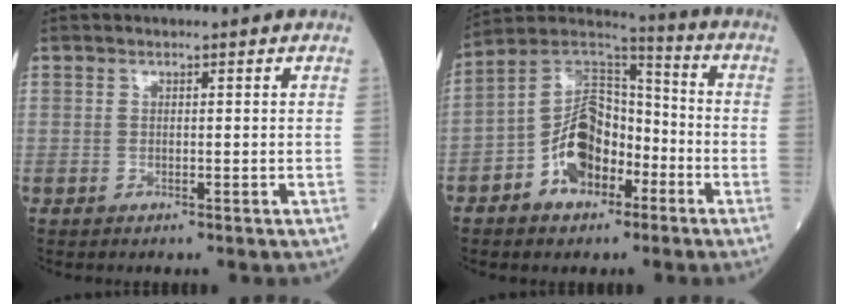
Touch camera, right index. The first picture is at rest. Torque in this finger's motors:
{"motor_torque": [1.35, -0.16, 0.88, 0.21]}